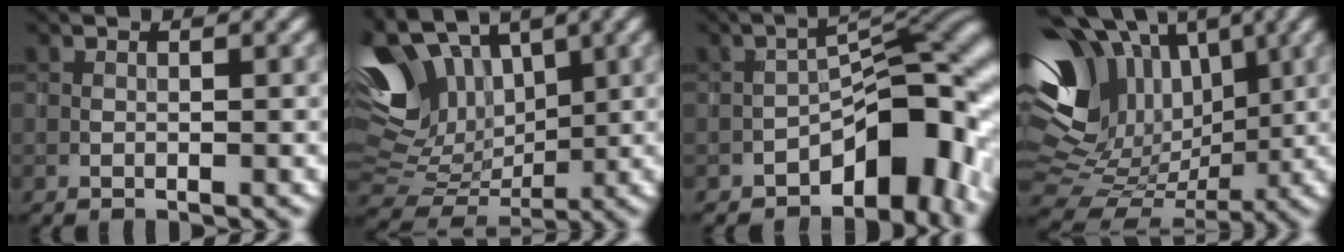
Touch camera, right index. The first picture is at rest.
{"total": 12.9, "force": [4.7, 8.0, 9.0], "torque": [-0.172, 0.031, 0.087]}
{"total": 10.8, "force": [-4.9, 5.3, 8.0], "torque": [-0.085, 0.011, -0.090]}
{"total": 14.1, "force": [3.7, 9.8, 9.4], "torque": [-0.194, 0.015, 0.063]}